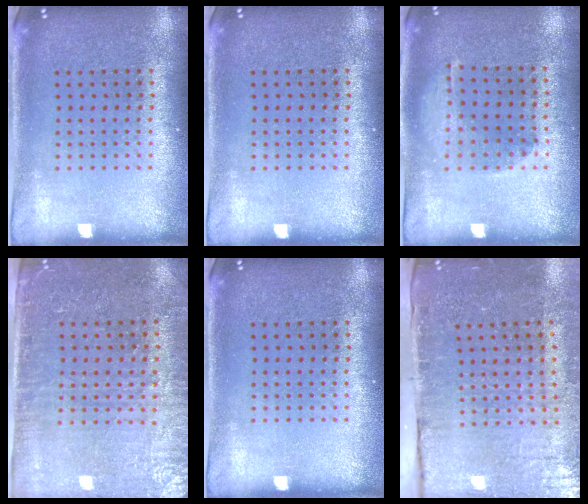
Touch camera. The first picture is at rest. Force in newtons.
{"total": 0.0}
{"total": 1.1, "press": 1.1, "slide": 0.1}
{"total": 3.4, "press": 3.1, "slide": 1.3}
{"total": 0.0}
{"total": 4.2, "press": 3.9, "slide": 1.5}